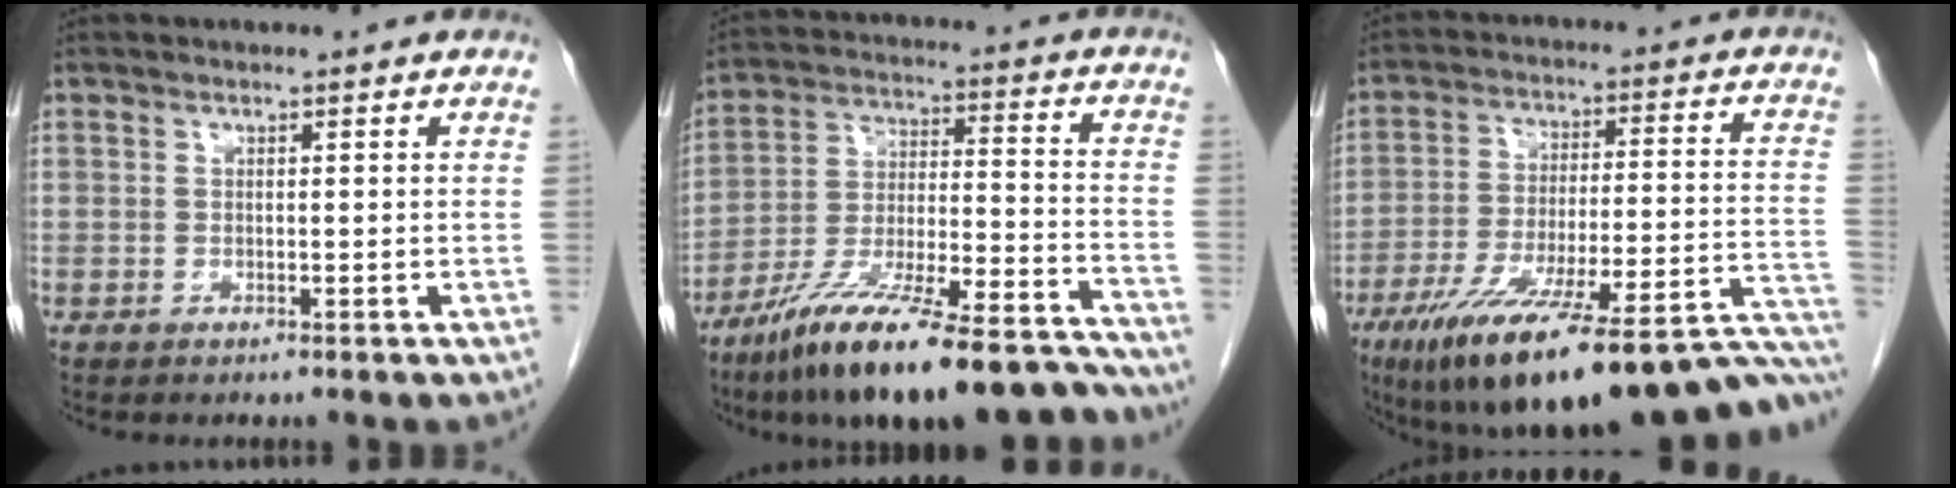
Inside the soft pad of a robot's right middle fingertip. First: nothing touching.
{"total": 24.3, "force": [-19.7, 3.8, 13.7], "torque": [-0.181, 0.005, -0.319]}
{"total": 29.4, "force": [-21.5, 3.8, 19.7], "torque": [-0.220, -0.004, -0.315]}